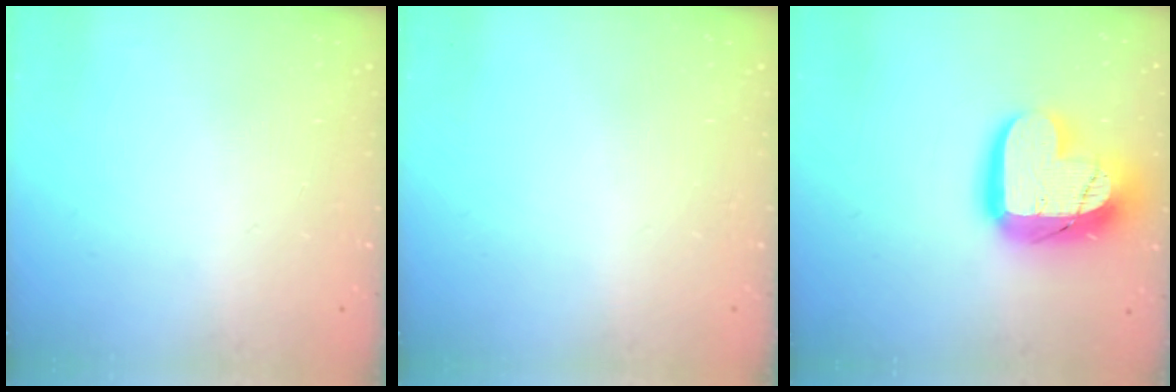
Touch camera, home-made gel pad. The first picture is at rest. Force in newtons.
{"total": 0.0}
{"total": 20.6, "press": 20.6, "slide": 1.5}